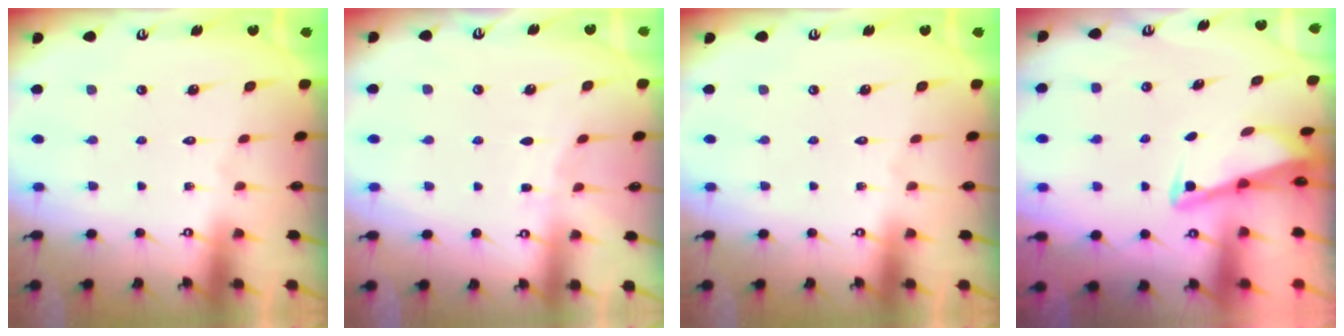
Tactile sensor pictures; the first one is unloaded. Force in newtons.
{"total": 3.6, "press": 3.5, "slide": 0.5}
{"total": 0.0}
{"total": 2.9, "press": 2.9, "slide": 0.4}